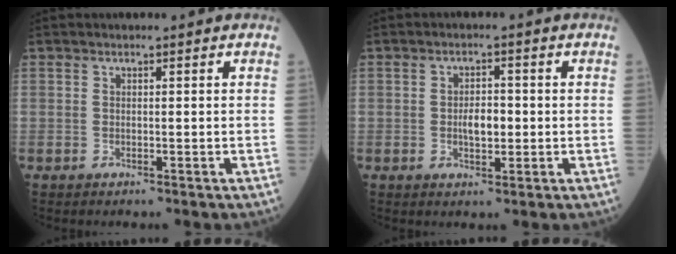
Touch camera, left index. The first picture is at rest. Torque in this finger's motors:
{"motor_torque": [0.66, 0.06, 0.11, 0.07]}